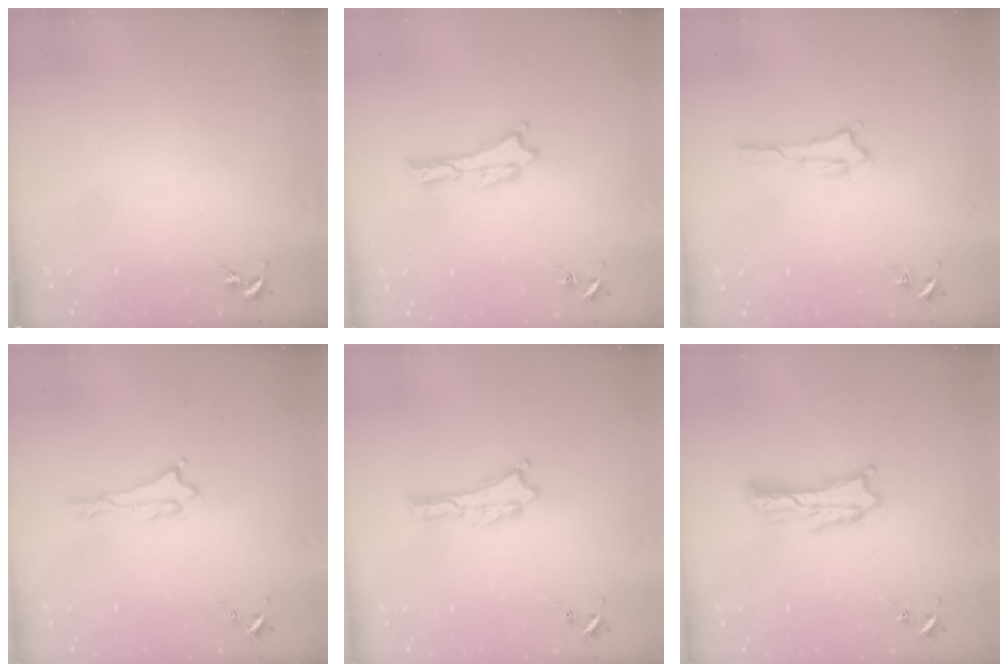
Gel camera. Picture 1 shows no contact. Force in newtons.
{"total": 0.0}
{"total": 1.1, "press": 1.1, "slide": 0.1}
{"total": 0.0}
{"total": 0.0}
{"total": 2.4, "press": 2.4, "slide": 0.3}